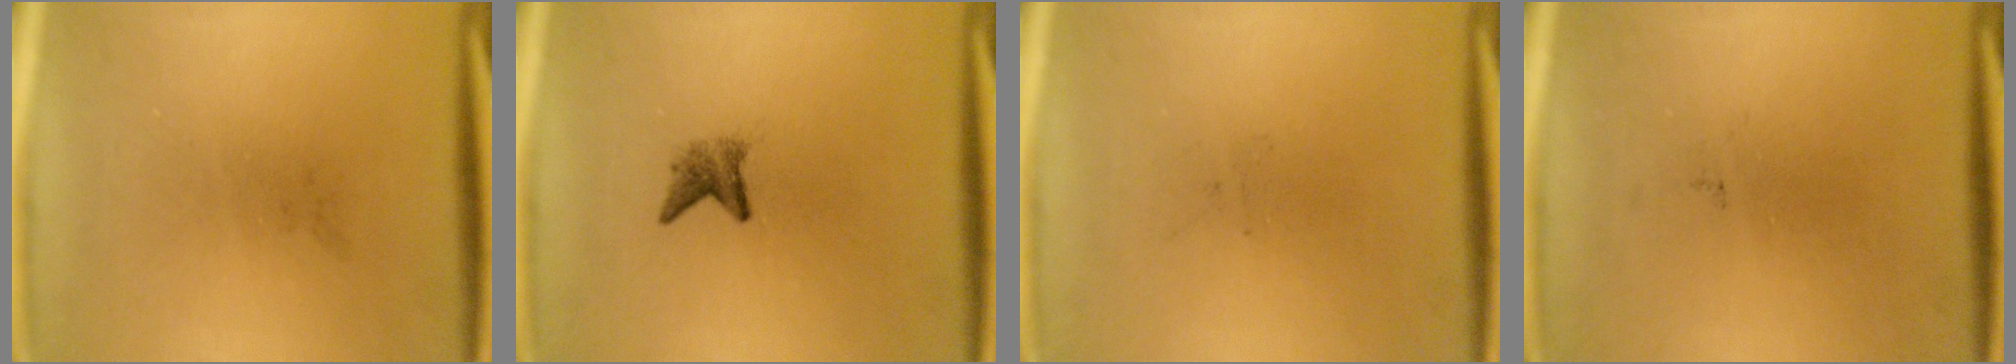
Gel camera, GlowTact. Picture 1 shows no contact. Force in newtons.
{"total": 2.0}
{"total": 0.0}
{"total": 0.0}